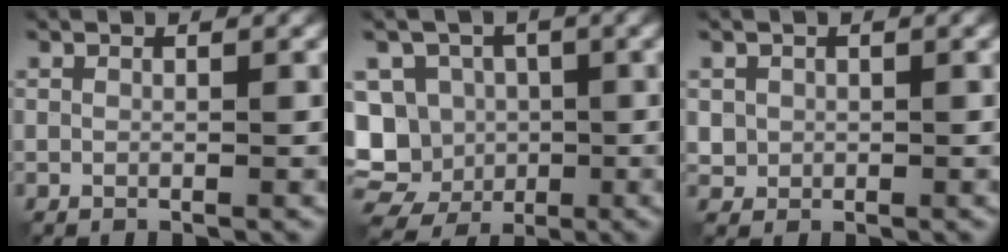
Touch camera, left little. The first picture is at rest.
{"total": 11.5, "force": [-1.8, 10.5, 4.5], "torque": [-0.093, 0.009, -0.058]}
{"total": 1.2, "force": [0.1, 1.2, 0.1], "torque": [0.002, -0.006, 0.007]}